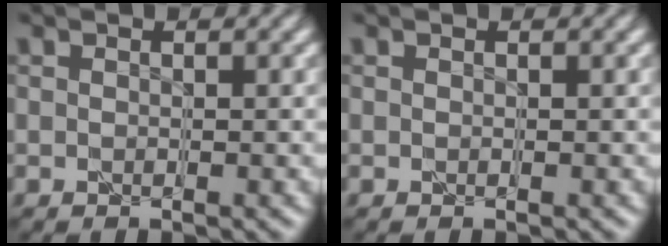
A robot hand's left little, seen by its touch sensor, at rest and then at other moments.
{"total": 0.0}